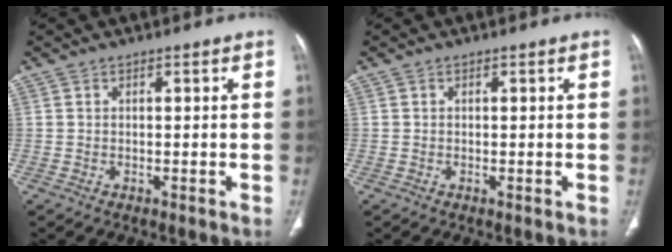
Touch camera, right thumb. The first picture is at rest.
{"total": 0.0}